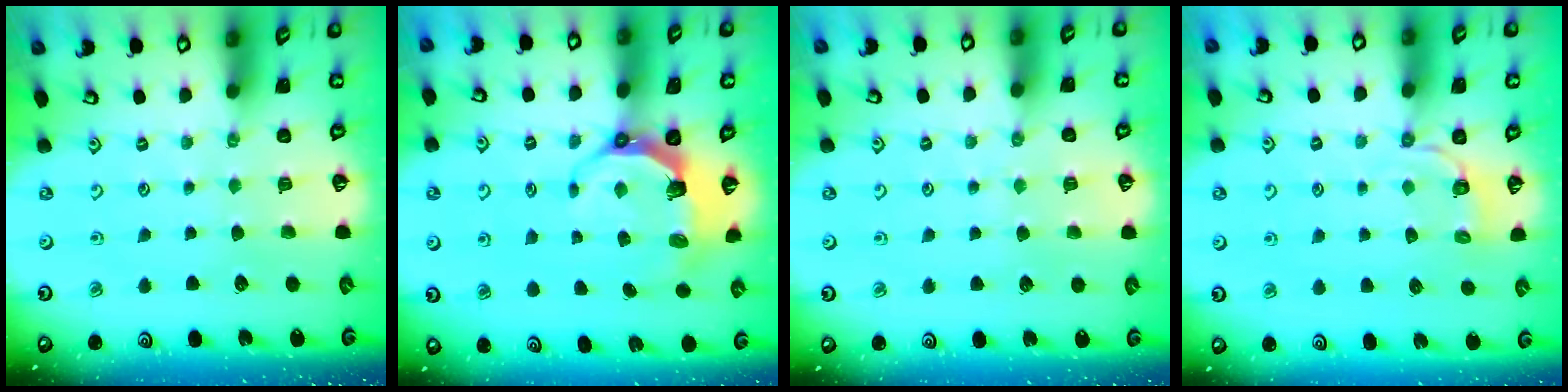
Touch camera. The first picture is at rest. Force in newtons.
{"total": 6.0, "press": 4.6, "slide": 3.9}
{"total": 4.7, "press": 4.6, "slide": 0.6}
{"total": 3.3, "press": 1.9, "slide": 2.7}